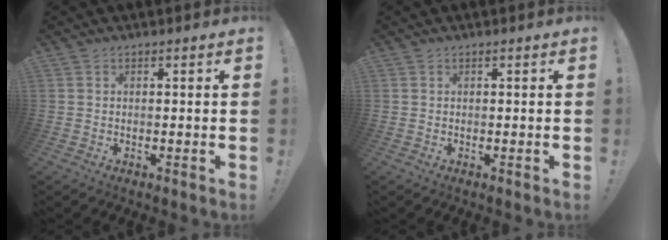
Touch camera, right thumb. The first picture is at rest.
{"total": 0.0}